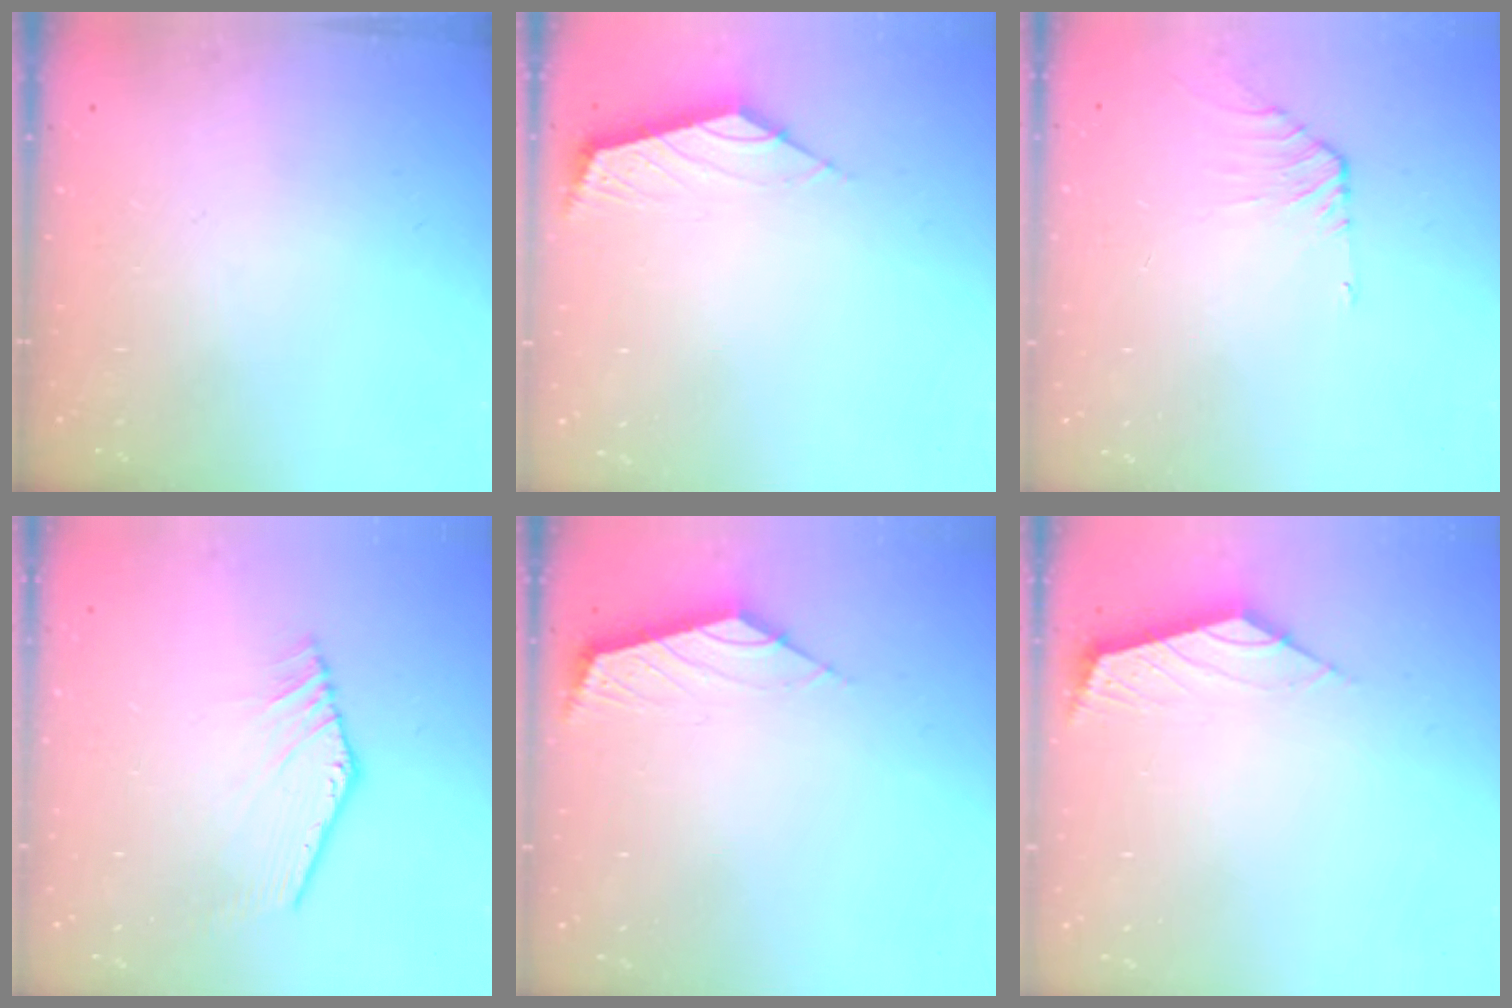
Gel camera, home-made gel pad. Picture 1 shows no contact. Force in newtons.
{"total": 2.4, "press": 2.3, "slide": 0.6}
{"total": 1.9, "press": 1.8, "slide": 0.6}
{"total": 2.5, "press": 2.5, "slide": 0.1}
{"total": 2.4, "press": 2.3, "slide": 0.6}
{"total": 2.5, "press": 2.5, "slide": 0.6}